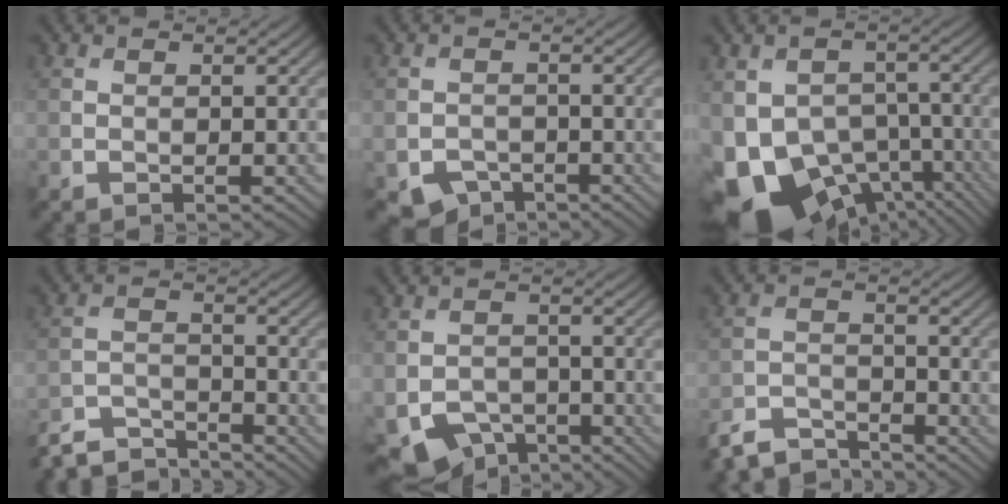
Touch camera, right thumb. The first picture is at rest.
{"total": 3.2, "force": [-2.3, 2.0, 1.0], "torque": [-0.019, -0.008, -0.043]}
{"total": 14.6, "force": [-7.1, 9.9, 8.1], "torque": [-0.181, -0.049, -0.096]}
{"total": 6.2, "force": [-5.8, 1.4, 1.7], "torque": [-0.033, -0.011, -0.112]}
{"total": 6.0, "force": [-3.6, 4.1, 2.6], "torque": [-0.053, -0.023, -0.056]}
{"total": 5.4, "force": [-5.1, 1.4, 1.4], "torque": [-0.026, -0.009, -0.102]}